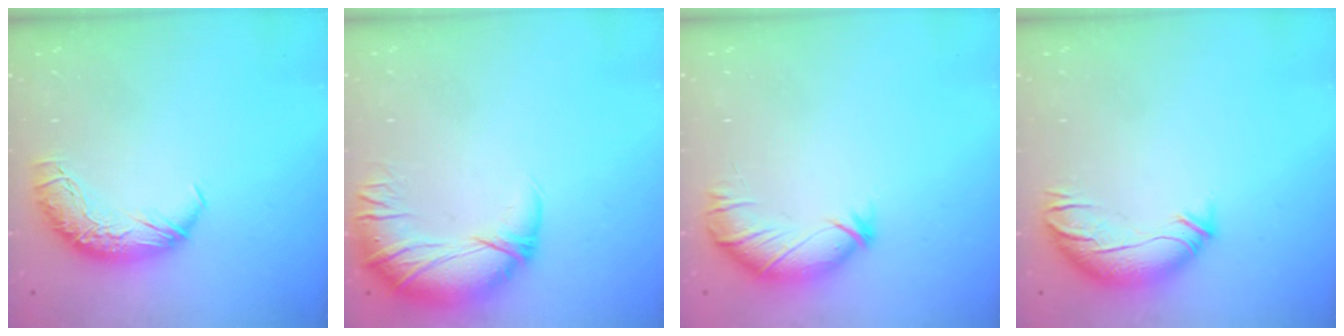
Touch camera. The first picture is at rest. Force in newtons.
{"total": 3.0, "press": 0.1, "slide": 3.0}
{"total": 3.1, "press": 3.0, "slide": 0.9}
{"total": 3.3, "press": 2.5, "slide": 2.1}